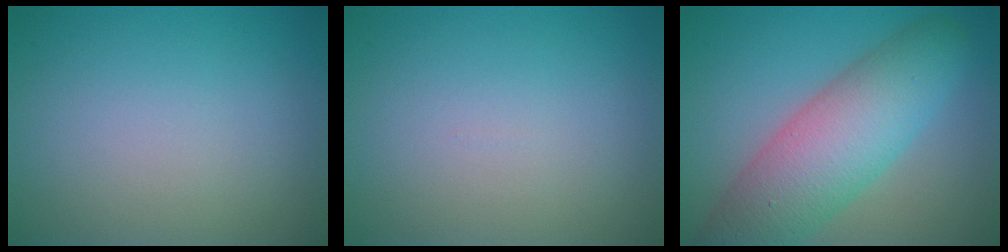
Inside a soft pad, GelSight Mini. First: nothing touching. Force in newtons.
{"total": 0.0}
{"total": 8.8, "press": 8.8, "slide": 0.3}